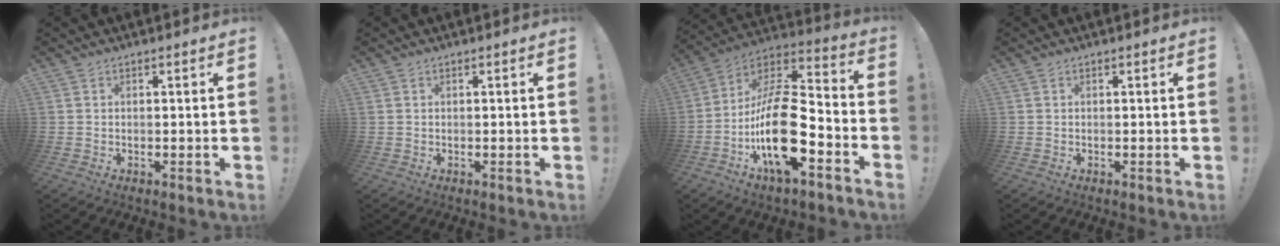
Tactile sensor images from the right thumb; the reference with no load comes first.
{"total": 0.0}
{"total": 23.0, "force": [-6.7, 9.5, 19.8], "torque": [-0.383, 0.035, -0.109]}
{"total": 0.0}